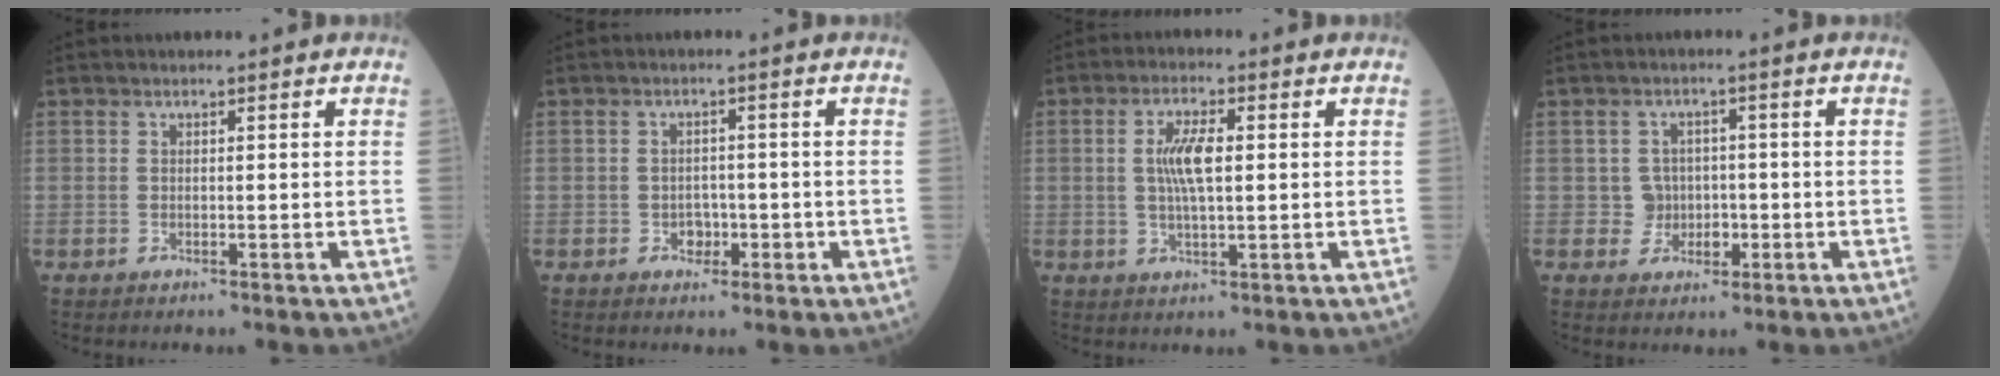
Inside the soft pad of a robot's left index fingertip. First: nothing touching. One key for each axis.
{"total": 2.3, "fx": -0.9, "fy": 1.8, "fz": 1.1, "tx": -0.009, "ty": 0.006, "tz": -0.009}
{"total": 5.6, "fx": 0.6, "fy": 1.3, "fz": 5.5, "tx": -0.115, "ty": 0.006, "tz": 0.011}
{"total": 3.4, "fx": -0.5, "fy": 3.3, "fz": 0.6, "tx": 0.000, "ty": 0.008, "tz": -0.004}